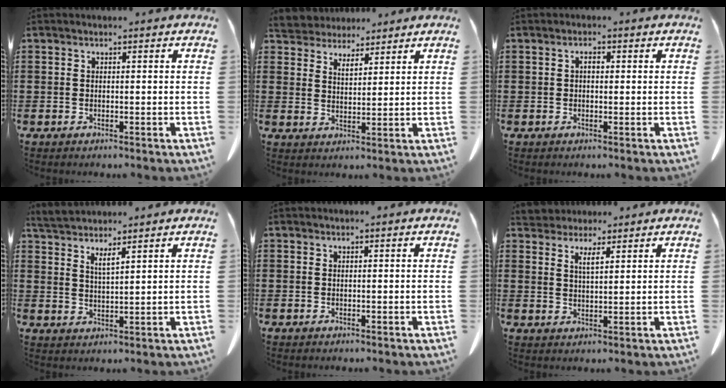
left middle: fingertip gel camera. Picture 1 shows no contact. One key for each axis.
{"total": 4.2, "fx": 3.9, "fy": 1.3, "fz": 0.0, "tx": -0.014, "ty": -0.011, "tz": 0.073}
{"total": 1.4, "fx": 0.2, "fy": 0.7, "fz": 1.1, "tx": -0.024, "ty": 0.006, "tz": 0.001}
{"total": 3.1, "fx": 2.8, "fy": -0.1, "fz": 1.4, "tx": -0.036, "ty": -0.005, "tz": 0.050}
{"total": 0.0}
{"total": 3.1, "fx": 2.6, "fy": 0.9, "fz": 1.2, "tx": -0.023, "ty": -0.004, "tz": 0.046}